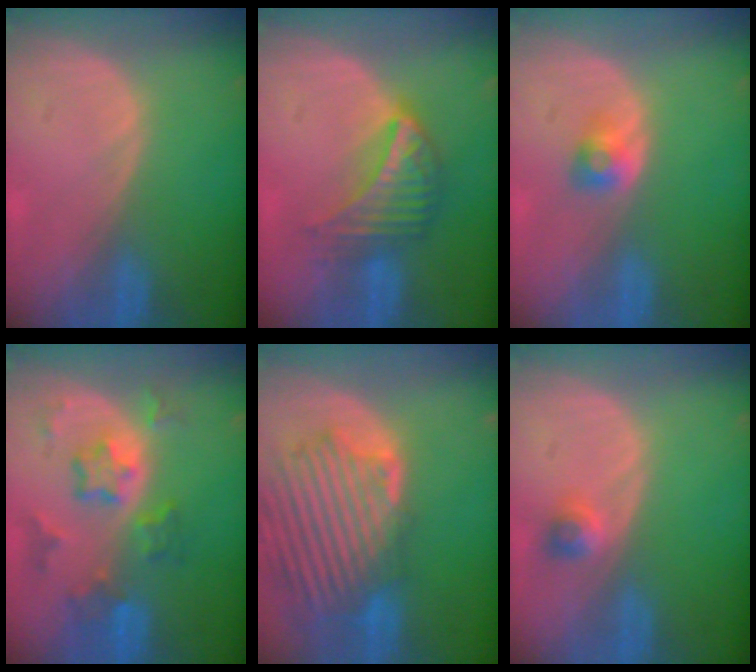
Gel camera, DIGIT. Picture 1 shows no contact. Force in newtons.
{"total": 7.5, "press": 6.6, "slide": 3.6}
{"total": 2.5, "press": 2.3, "slide": 1.1}
{"total": 7.7, "press": 6.8, "slide": 3.7}
{"total": 13.1, "press": 11.5, "slide": 6.4}
{"total": 2.4, "press": 2.0, "slide": 1.2}